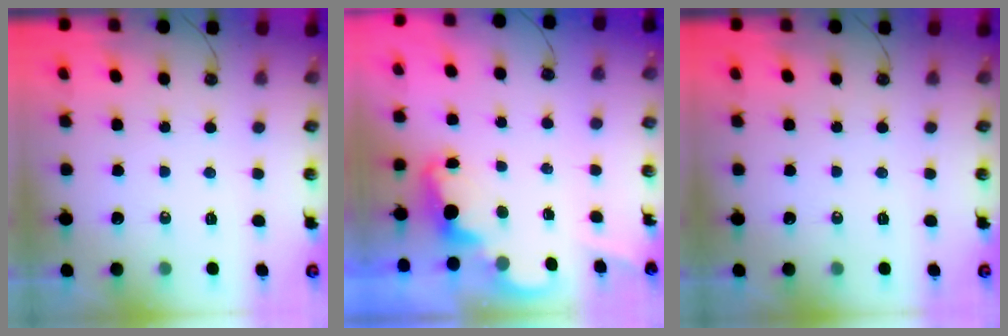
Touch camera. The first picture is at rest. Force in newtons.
{"total": 2.3, "press": 2.3, "slide": 0.5}
{"total": 0.0}